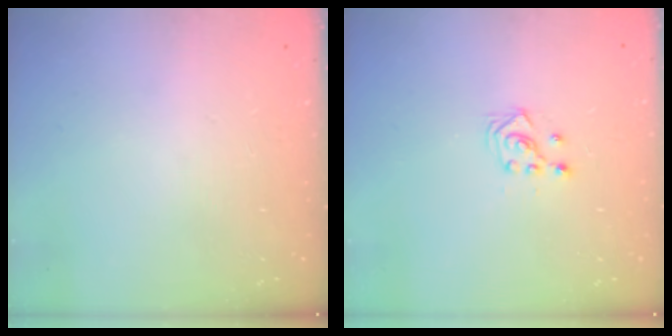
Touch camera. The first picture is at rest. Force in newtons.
{"total": 3.0, "press": 2.8, "slide": 1.0}